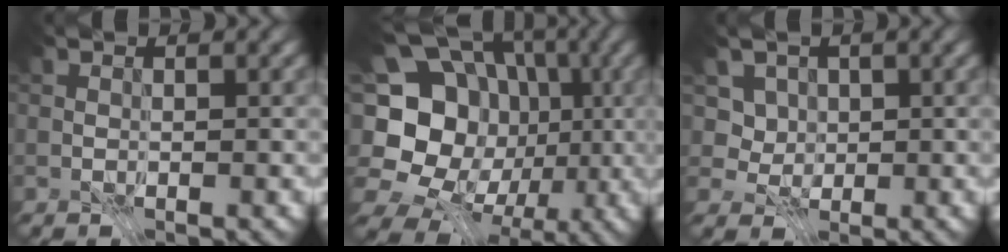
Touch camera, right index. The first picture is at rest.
{"total": 16.7, "force": [-3.0, 14.7, 7.2], "torque": [-0.152, 0.033, -0.076]}
{"total": 3.4, "force": [0.9, 3.1, 1.3], "torque": [-0.025, -0.008, 0.015]}